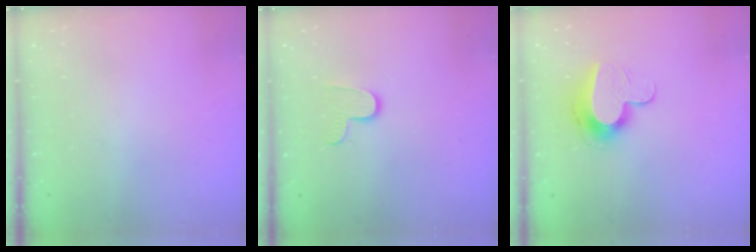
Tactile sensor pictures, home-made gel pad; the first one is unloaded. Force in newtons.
{"total": 7.0, "press": 7.0, "slide": 0.1}
{"total": 11.1, "press": 11.1, "slide": 0.7}